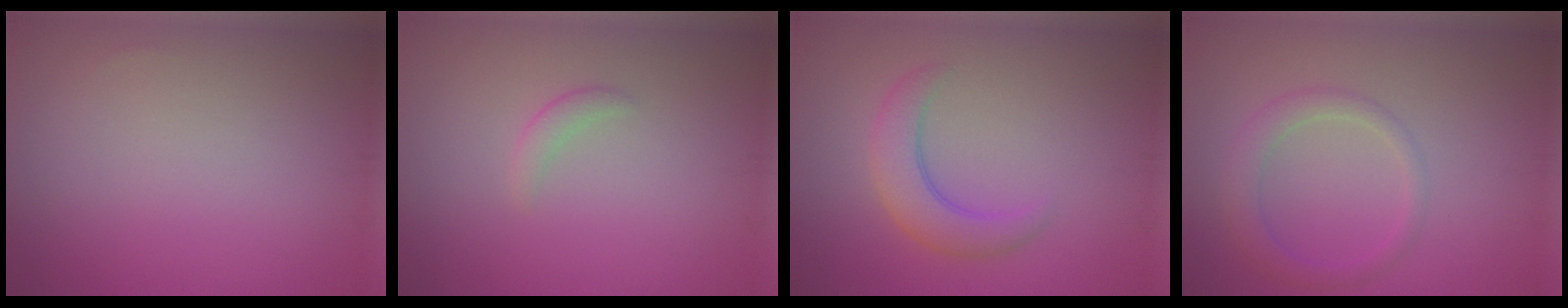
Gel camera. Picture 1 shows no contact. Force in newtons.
{"total": 1.0, "press": 1.0, "slide": 0.0}
{"total": 3.5, "press": 3.5, "slide": 0.1}
{"total": 2.3, "press": 2.3, "slide": 0.1}